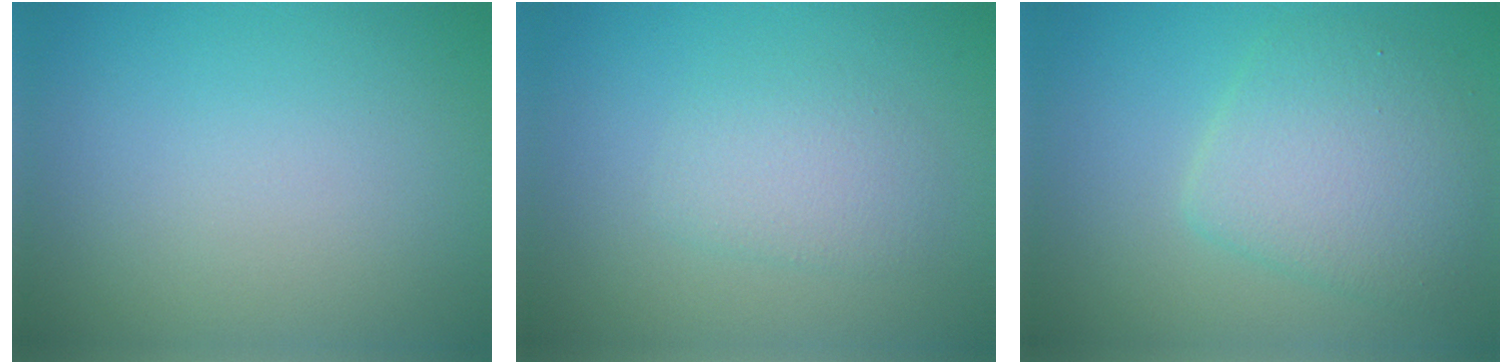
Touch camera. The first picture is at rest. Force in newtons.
{"total": 2.3, "press": 2.3, "slide": 0.1}
{"total": 4.9, "press": 4.9, "slide": 0.1}